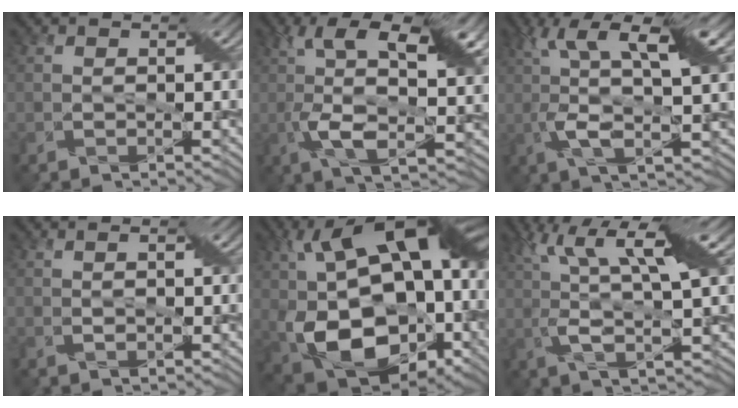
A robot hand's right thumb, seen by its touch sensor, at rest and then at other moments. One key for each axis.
{"total": 13.1, "fx": 2.7, "fy": 5.3, "fz": 11.7, "tx": -0.214, "ty": -0.005, "tz": 0.042}
{"total": 10.7, "fx": 2.3, "fy": 2.9, "fz": 10.0, "tx": -0.193, "ty": 0.009, "tz": 0.040}
{"total": 1.5, "fx": 0.5, "fy": 0.3, "fz": 1.3, "tx": -0.028, "ty": 0.004, "tz": 0.011}
{"total": 20.3, "fx": -0.9, "fy": 13.1, "fz": 15.5, "tx": -0.293, "ty": -0.011, "tz": -0.001}
{"total": 10.2, "fx": 3.4, "fy": 2.2, "fz": 9.4, "tx": -0.184, "ty": 0.013, "tz": 0.064}